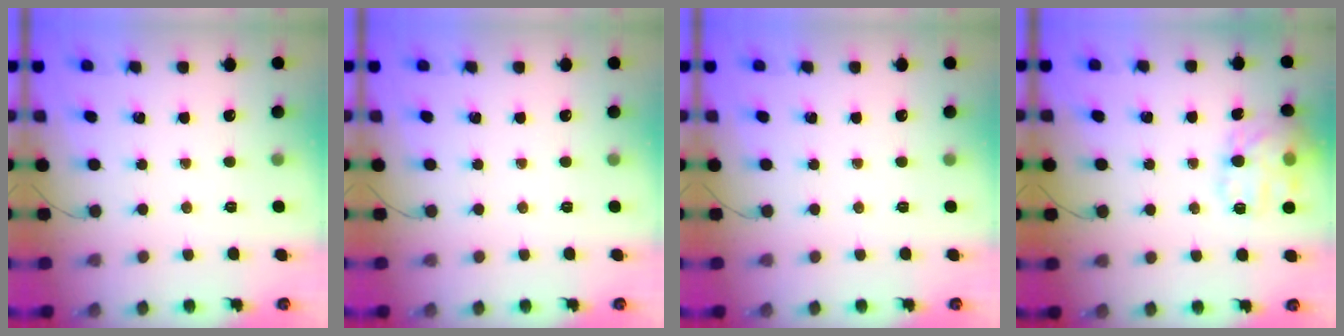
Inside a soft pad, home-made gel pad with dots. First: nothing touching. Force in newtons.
{"total": 0.0}
{"total": 0.0}
{"total": 14.8, "press": 14.7, "slide": 0.6}